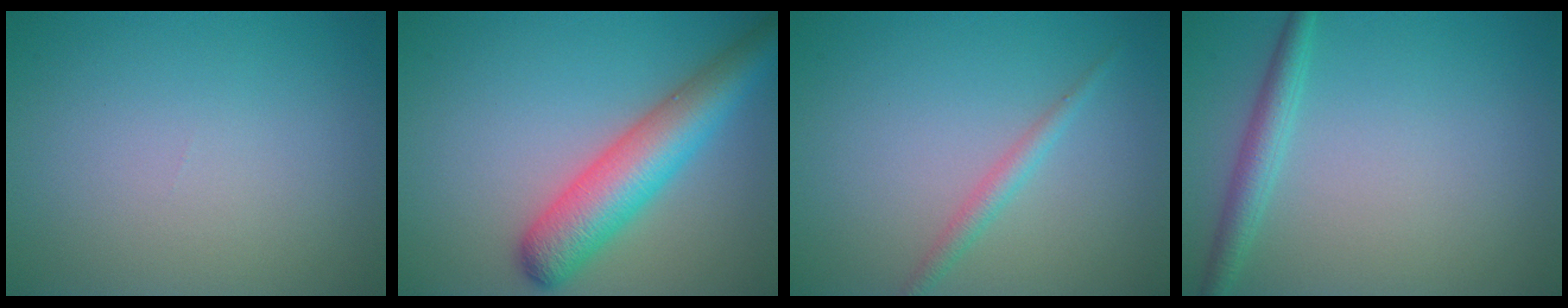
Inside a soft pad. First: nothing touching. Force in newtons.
{"total": 6.9, "press": 6.9, "slide": 0.3}
{"total": 1.5, "press": 1.5, "slide": 0.1}
{"total": 2.3, "press": 2.3, "slide": 0.1}